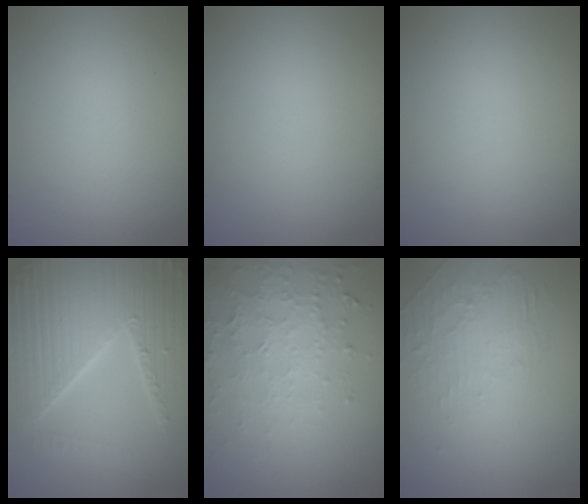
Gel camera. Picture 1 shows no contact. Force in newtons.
{"total": 0.0}
{"total": 0.0}
{"total": 6.9, "press": 6.7, "slide": 1.6}
{"total": 4.6, "press": 3.3, "slide": 3.2}
{"total": 2.1, "press": 1.2, "slide": 1.7}